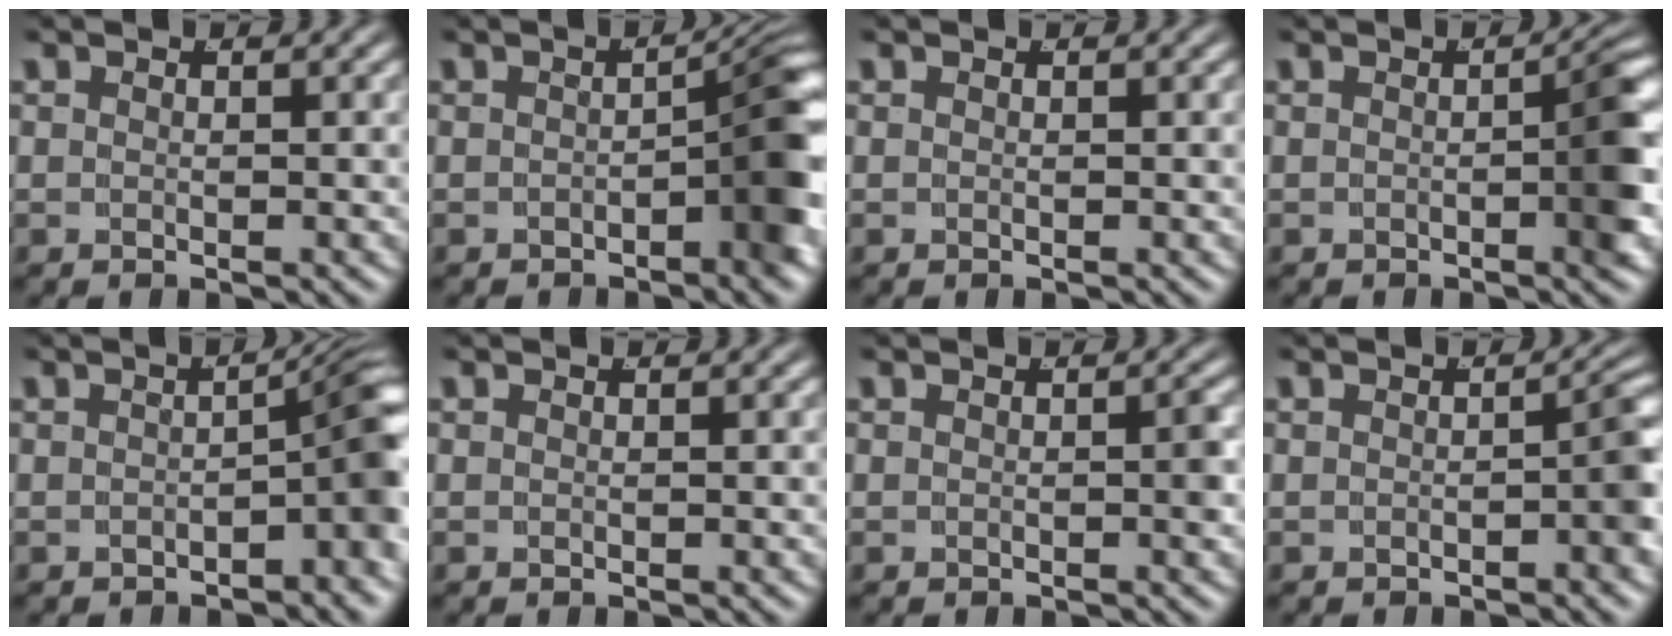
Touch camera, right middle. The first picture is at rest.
{"total": 5.4, "force": [-1.4, 1.9, 4.8], "torque": [-0.048, 0.000, -0.021]}
{"total": 0.0}
{"total": 3.5, "force": [-0.6, 0.7, 3.4], "torque": [-0.035, 0.005, -0.014]}
{"total": 5.0, "force": [-1.3, 1.5, 4.6], "torque": [-0.043, 0.002, -0.019]}
{"total": 0.0}
{"total": 0.7, "force": [-0.2, 0.0, 0.7], "torque": [-0.007, 0.001, -0.004]}
{"total": 2.5, "force": [-0.8, 0.7, 2.3], "torque": [-0.029, -0.001, -0.011]}